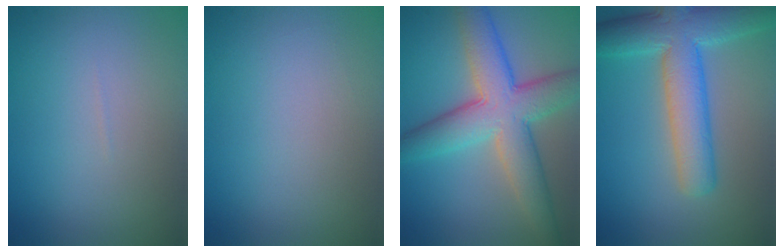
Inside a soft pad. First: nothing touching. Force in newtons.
{"total": 0.0}
{"total": 8.4, "press": 8.4, "slide": 0.3}
{"total": 7.5, "press": 7.5, "slide": 0.2}